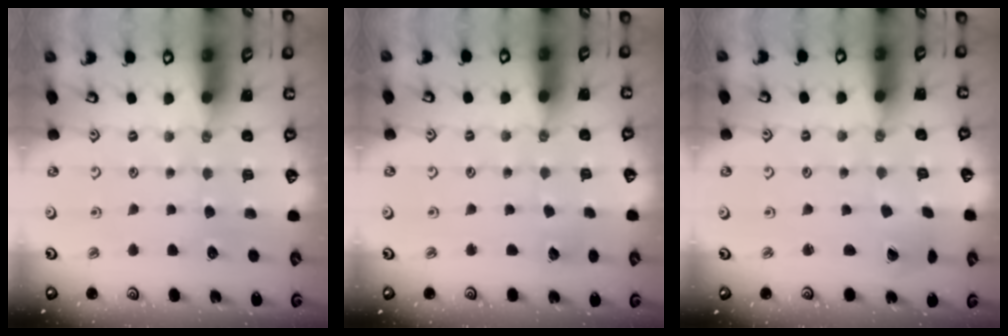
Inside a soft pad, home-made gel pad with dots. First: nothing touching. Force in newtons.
{"total": 2.8, "press": 2.8, "slide": 0.2}
{"total": 1.0, "press": 1.0, "slide": 0.1}